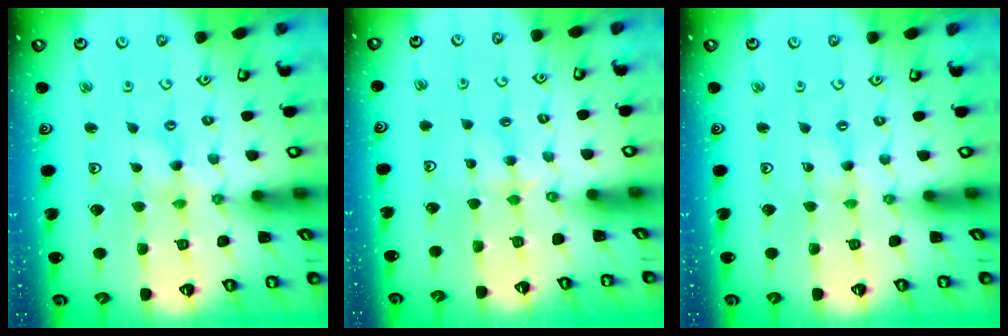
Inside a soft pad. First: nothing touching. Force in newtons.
{"total": 2.6, "press": 2.5, "slide": 0.4}
{"total": 0.0}